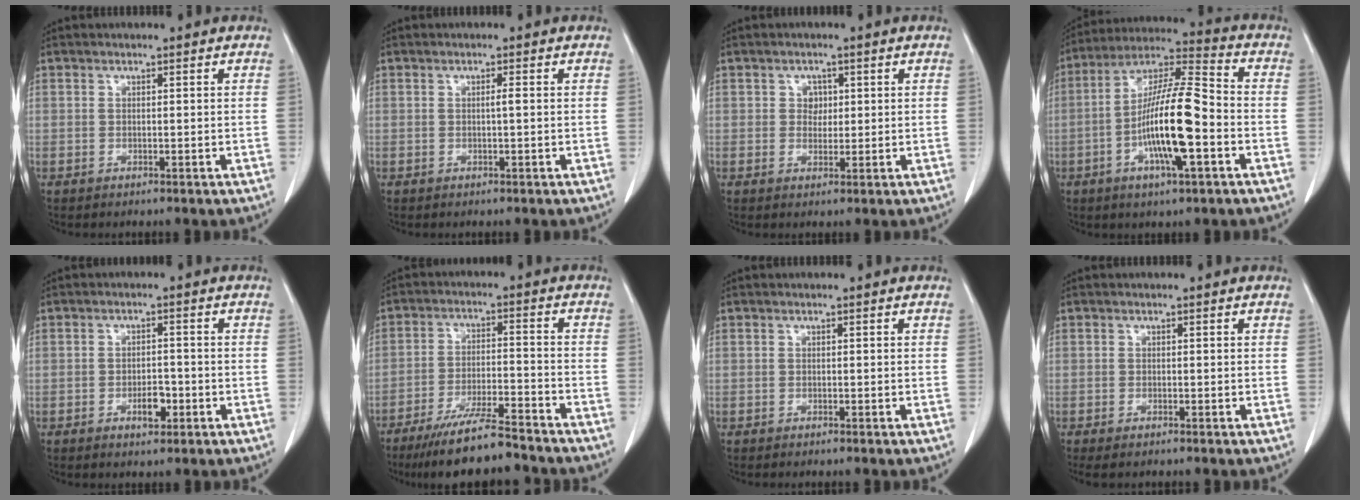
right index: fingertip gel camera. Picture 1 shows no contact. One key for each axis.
{"total": 0.8, "fx": 0.0, "fy": -0.2, "fz": 0.7, "tx": -0.012, "ty": 0.000, "tz": -0.002}
{"total": 2.0, "fx": 0.5, "fy": 1.7, "fz": 0.9, "tx": -0.010, "ty": 0.000, "tz": 0.006}
{"total": 15.2, "fx": -3.9, "fy": 2.0, "fz": 14.6, "tx": -0.271, "ty": 0.003, "tz": -0.072}
{"total": 3.4, "fx": -1.4, "fy": 1.5, "fz": 2.7, "tx": -0.037, "ty": 0.005, "tz": -0.016}
{"total": 12.1, "fx": -10.4, "fy": 0.6, "fz": 6.2, "tx": -0.100, "ty": -0.021, "tz": -0.170}
{"total": 0.0}
{"total": 1.6, "fx": -1.4, "fy": 0.1, "fz": 0.7, "tx": -0.012, "ty": -0.005, "tz": -0.022}